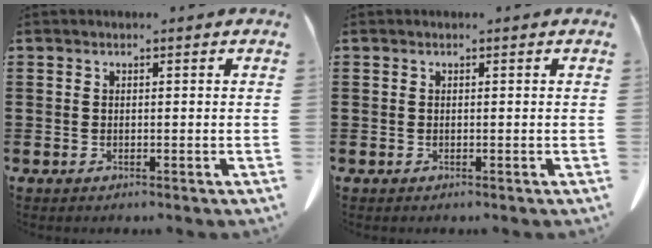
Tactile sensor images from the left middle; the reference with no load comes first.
{"total": 0.0}